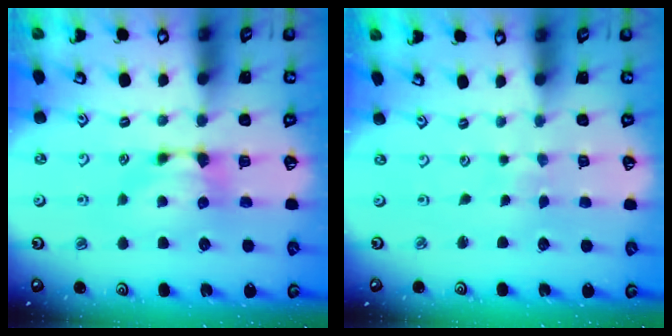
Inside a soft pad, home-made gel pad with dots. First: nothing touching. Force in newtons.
{"total": 5.6, "press": 5.6, "slide": 0.2}